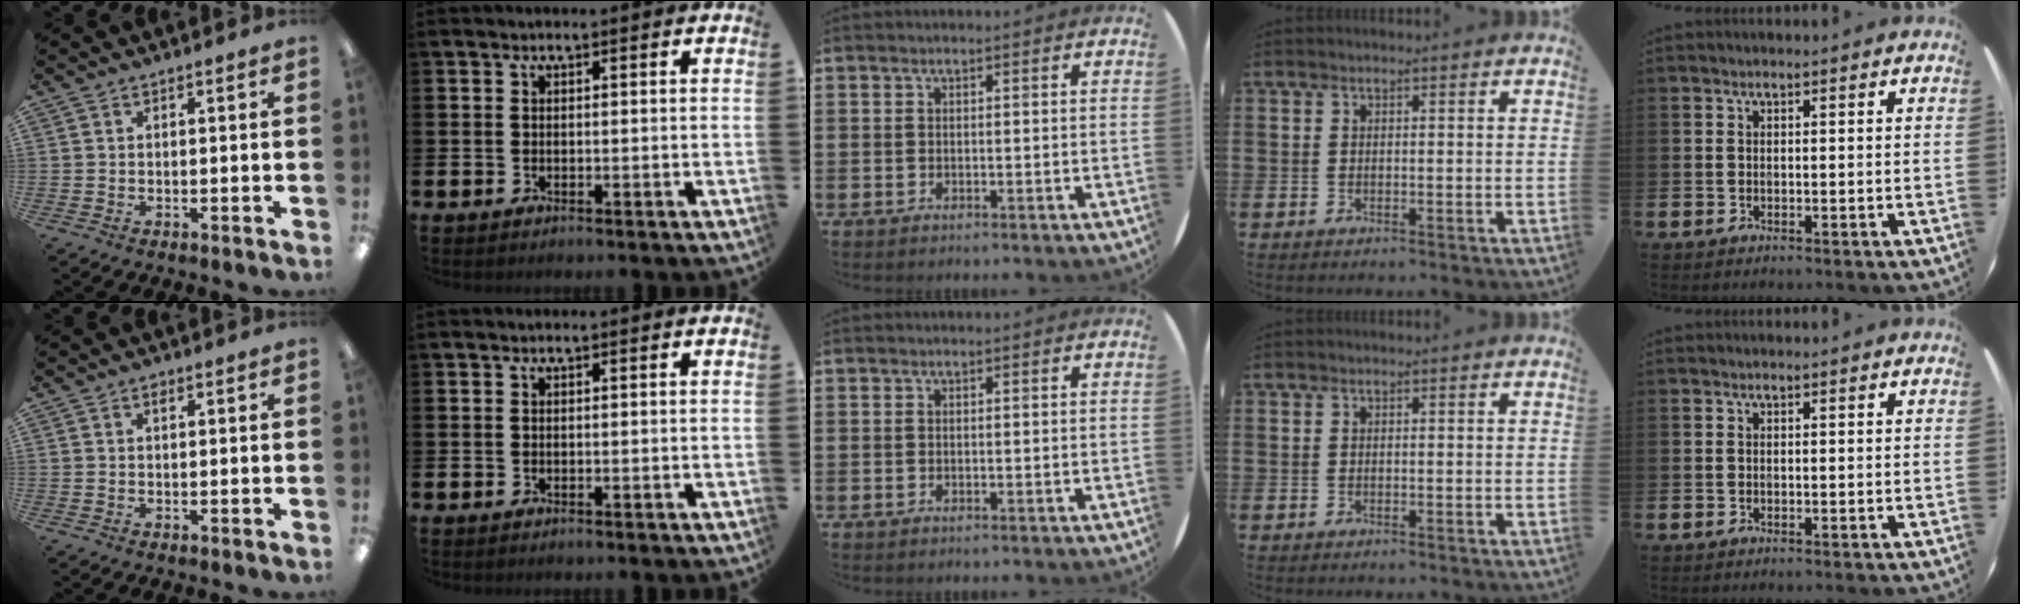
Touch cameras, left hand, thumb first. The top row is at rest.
{"thumb": {"total": 1.1, "force": [0.6, 0.7, 0.7], "torque": [-0.008, 0.000, 0.008]}}